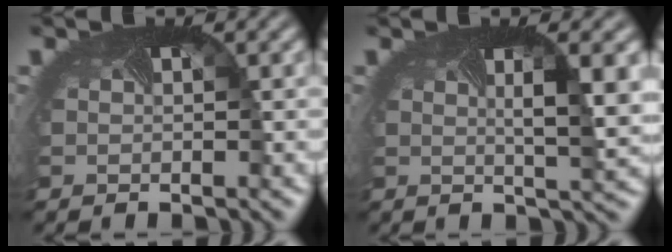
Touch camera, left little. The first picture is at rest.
{"total": 4.4, "force": [0.5, 0.7, 4.3], "torque": [-0.058, -0.003, 0.006]}